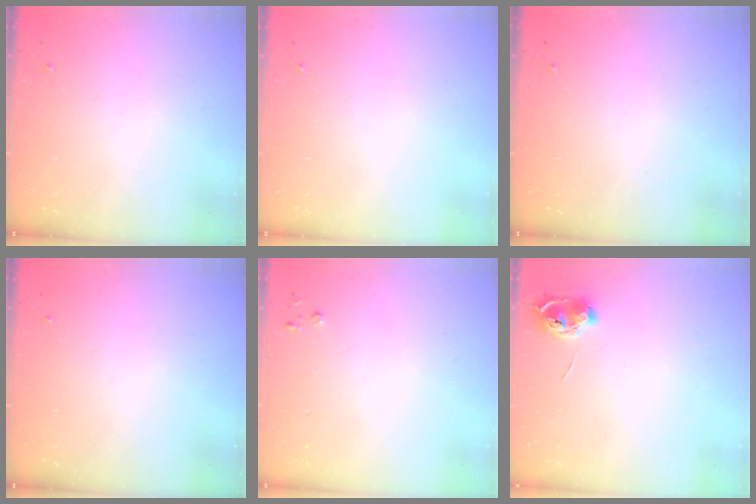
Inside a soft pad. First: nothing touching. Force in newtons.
{"total": 0.0}
{"total": 0.0}
{"total": 0.0}
{"total": 2.2, "press": 2.2, "slide": 0.3}
{"total": 7.7, "press": 7.7, "slide": 0.7}